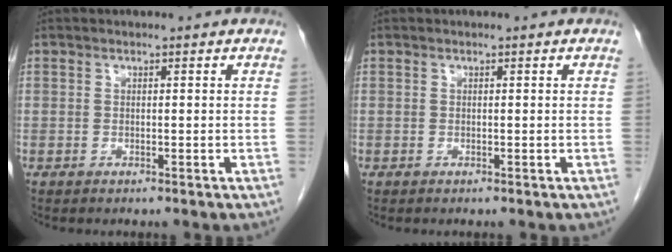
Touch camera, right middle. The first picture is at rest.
{"total": 0.0}